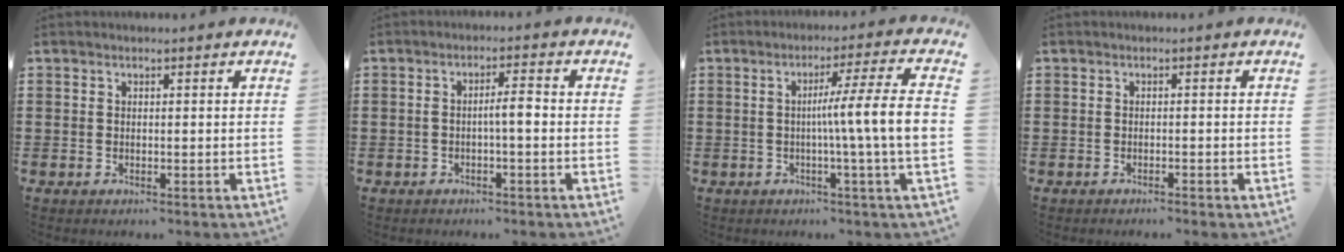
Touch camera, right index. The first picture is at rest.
{"total": 3.0, "force": [-0.5, 0.4, 2.9], "torque": [-0.053, 0.004, -0.012]}
{"total": 9.2, "force": [-0.2, -0.7, 9.1], "torque": [-0.149, -0.014, -0.014]}
{"total": 0.7, "force": [-0.7, 0.0, 0.2], "torque": [-0.007, -0.001, -0.014]}